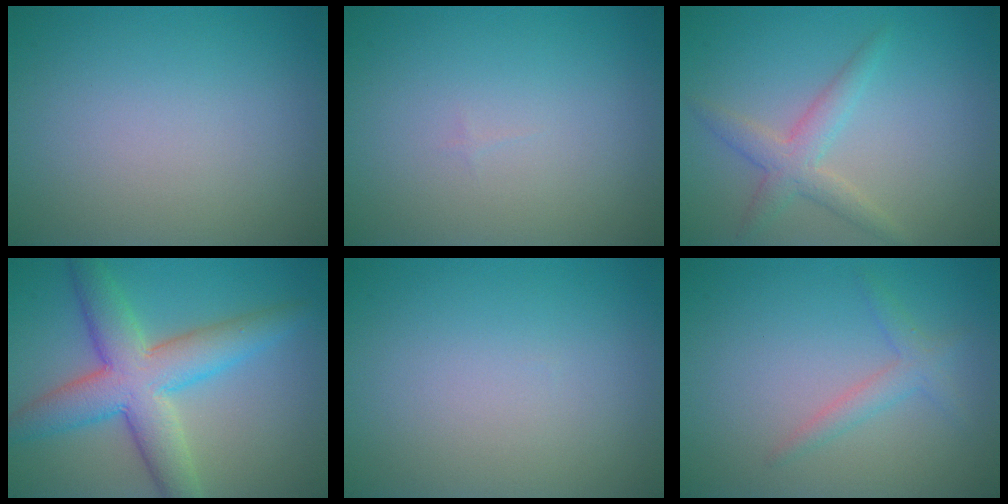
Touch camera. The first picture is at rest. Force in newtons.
{"total": 0.0}
{"total": 2.7, "press": 2.7, "slide": 0.0}
{"total": 7.6, "press": 7.6, "slide": 0.1}
{"total": 0.0}
{"total": 1.8, "press": 1.8, "slide": 0.1}